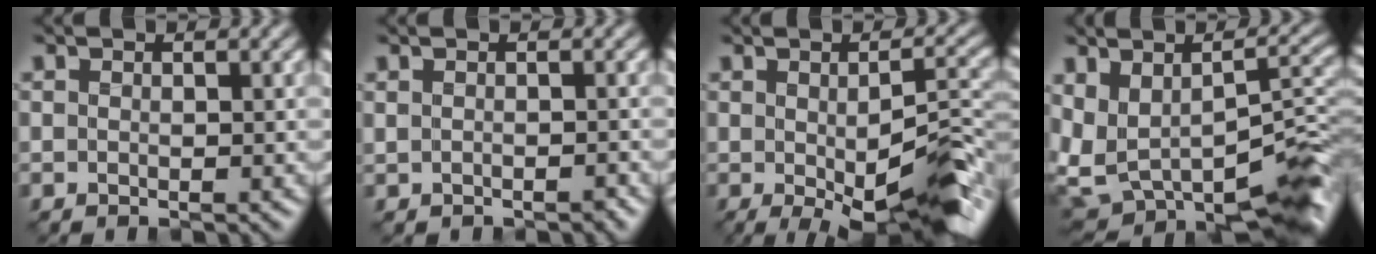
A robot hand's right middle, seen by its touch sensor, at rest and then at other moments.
{"total": 1.2, "force": [-0.4, 0.8, 0.8], "torque": [-0.014, -0.005, -0.003]}
{"total": 8.5, "force": [-2.8, 2.2, 7.7], "torque": [-0.117, -0.011, -0.043]}
{"total": 12.7, "force": [-4.1, 6.0, 10.5], "torque": [-0.186, -0.013, -0.050]}